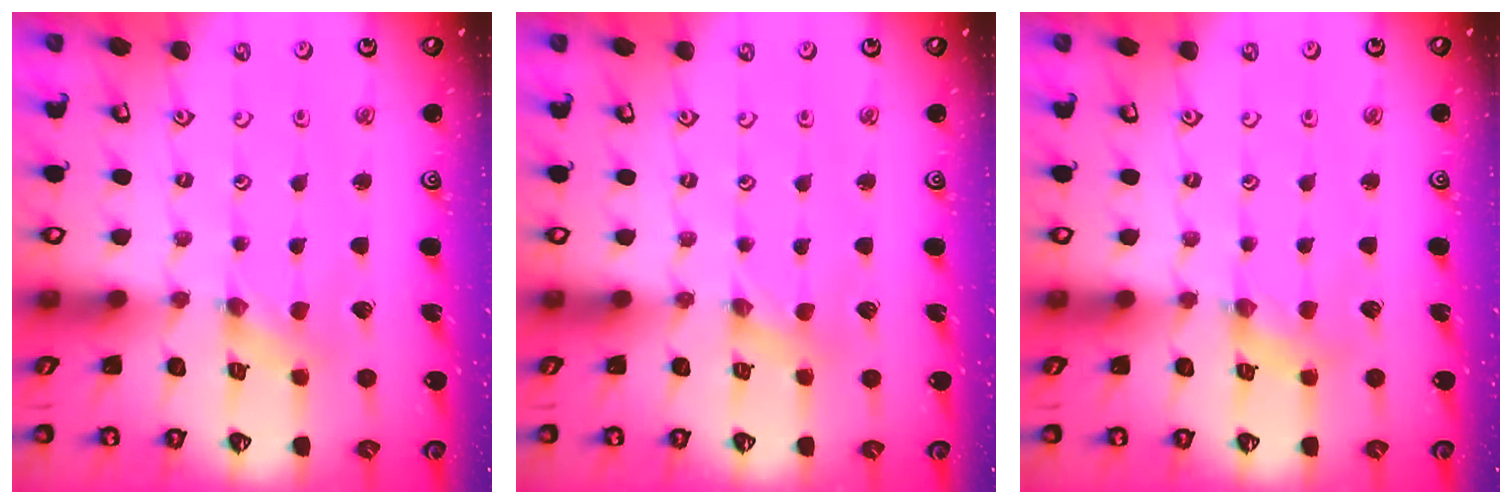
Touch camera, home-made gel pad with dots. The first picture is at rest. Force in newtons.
{"total": 0.0}
{"total": 2.8, "press": 2.8, "slide": 0.3}